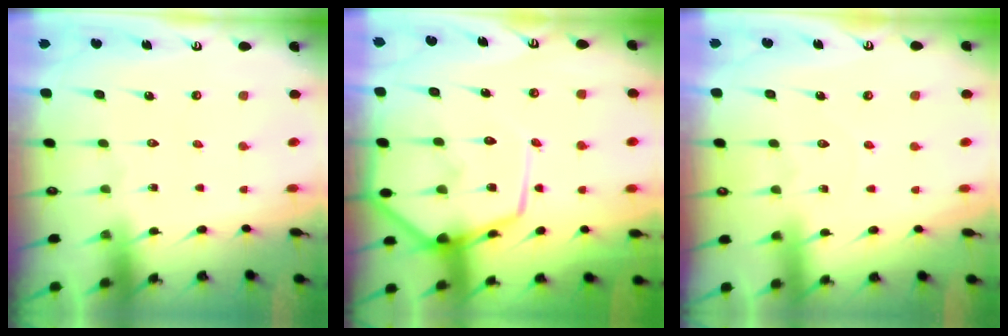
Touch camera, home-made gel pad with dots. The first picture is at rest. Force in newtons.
{"total": 14.9, "press": 14.9, "slide": 1.1}
{"total": 3.0, "press": 3.0, "slide": 0.2}